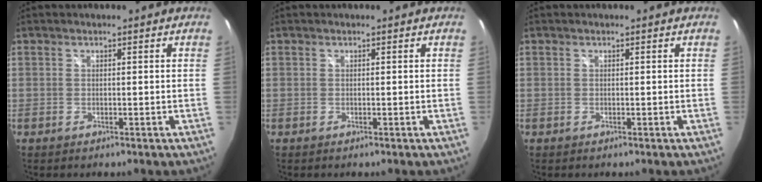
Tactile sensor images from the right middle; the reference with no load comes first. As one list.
[{"total": 0.0}, {"total": 0.0}]